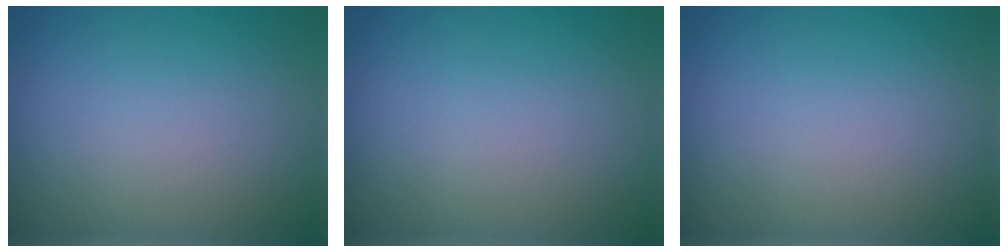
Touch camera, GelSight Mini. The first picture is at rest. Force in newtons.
{"total": 0.0}
{"total": 0.0}